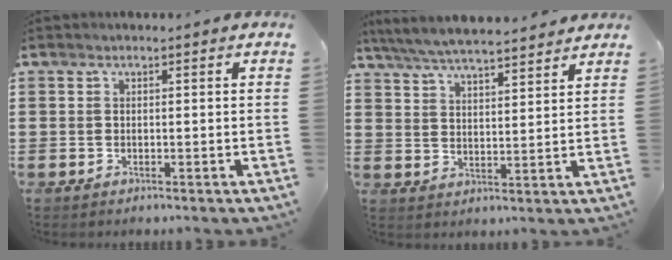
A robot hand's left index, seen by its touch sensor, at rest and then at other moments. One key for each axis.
{"total": 5.9, "fx": 5.6, "fy": 0.5, "fz": 1.8, "tx": -0.057, "ty": -0.024, "tz": 0.100}